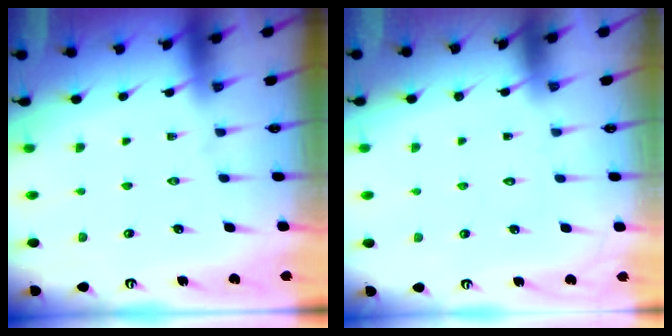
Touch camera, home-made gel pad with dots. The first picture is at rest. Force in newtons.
{"total": 1.5, "press": 1.5, "slide": 0.0}